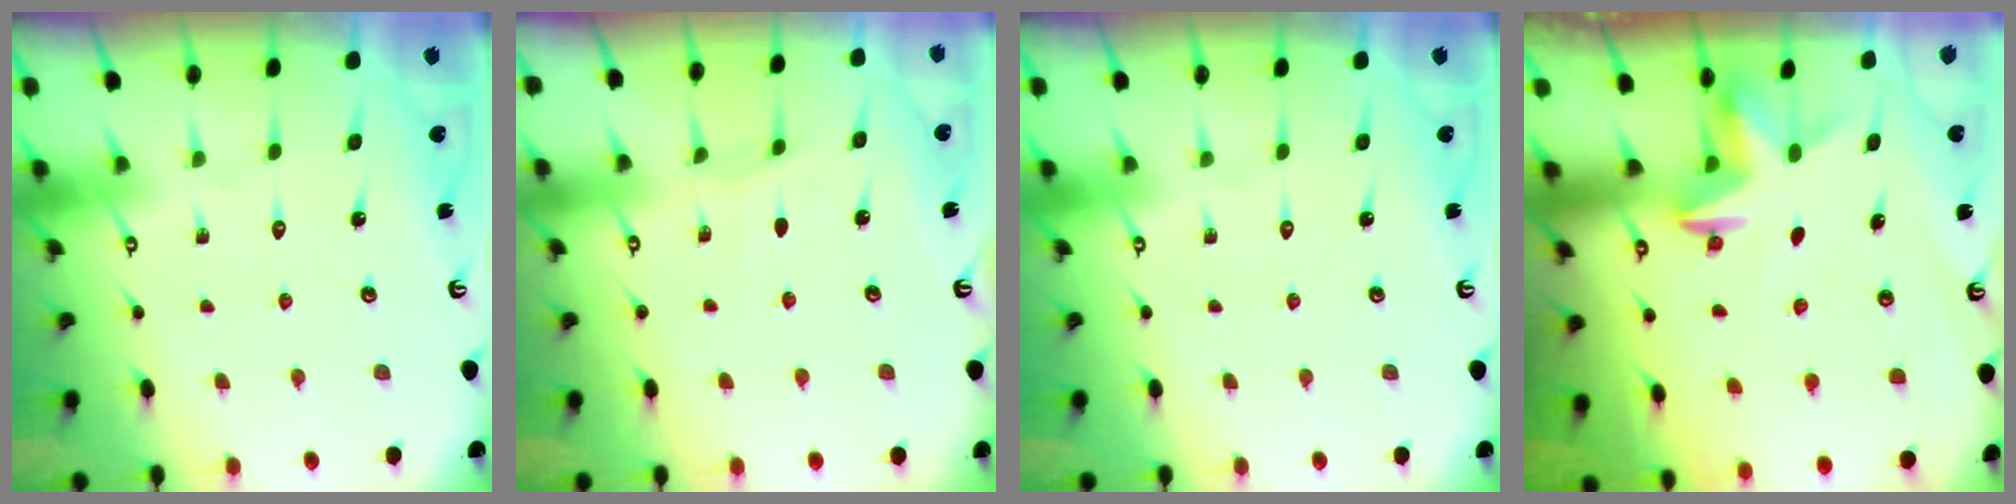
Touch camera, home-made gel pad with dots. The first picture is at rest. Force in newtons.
{"total": 2.4, "press": 2.4, "slide": 0.3}
{"total": 0.0}
{"total": 3.2, "press": 3.2, "slide": 0.2}